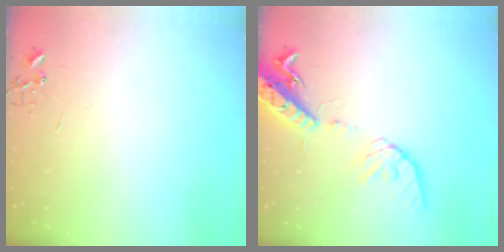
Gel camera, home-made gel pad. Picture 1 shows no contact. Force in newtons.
{"total": 17.5, "press": 17.1, "slide": 3.5}